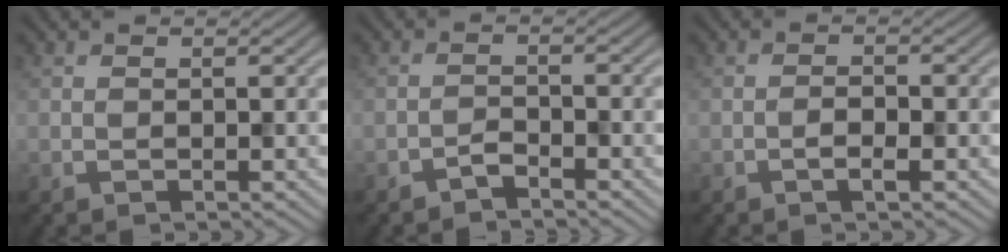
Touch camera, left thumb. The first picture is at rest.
{"total": 1.6, "force": [-1.4, 0.3, 0.6], "torque": [-0.011, 0.006, -0.034]}
{"total": 1.8, "force": [-0.9, 0.6, 1.5], "torque": [-0.025, 0.005, -0.019]}